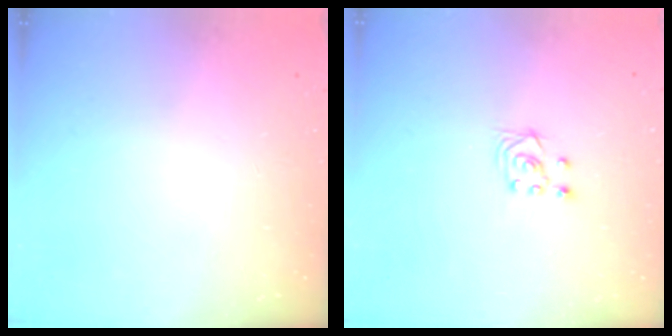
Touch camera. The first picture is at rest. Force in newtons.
{"total": 2.6, "press": 2.5, "slide": 1.0}